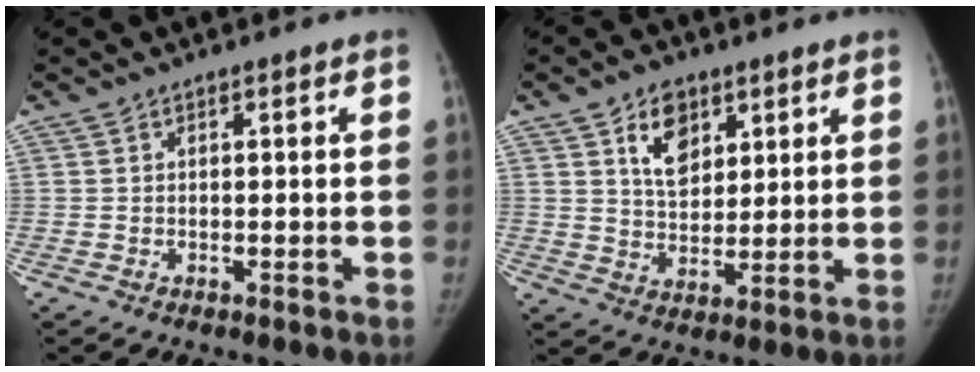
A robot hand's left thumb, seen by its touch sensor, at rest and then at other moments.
{"total": 8.4, "force": [4.1, 5.4, 4.9], "torque": [-0.051, -0.025, 0.072]}